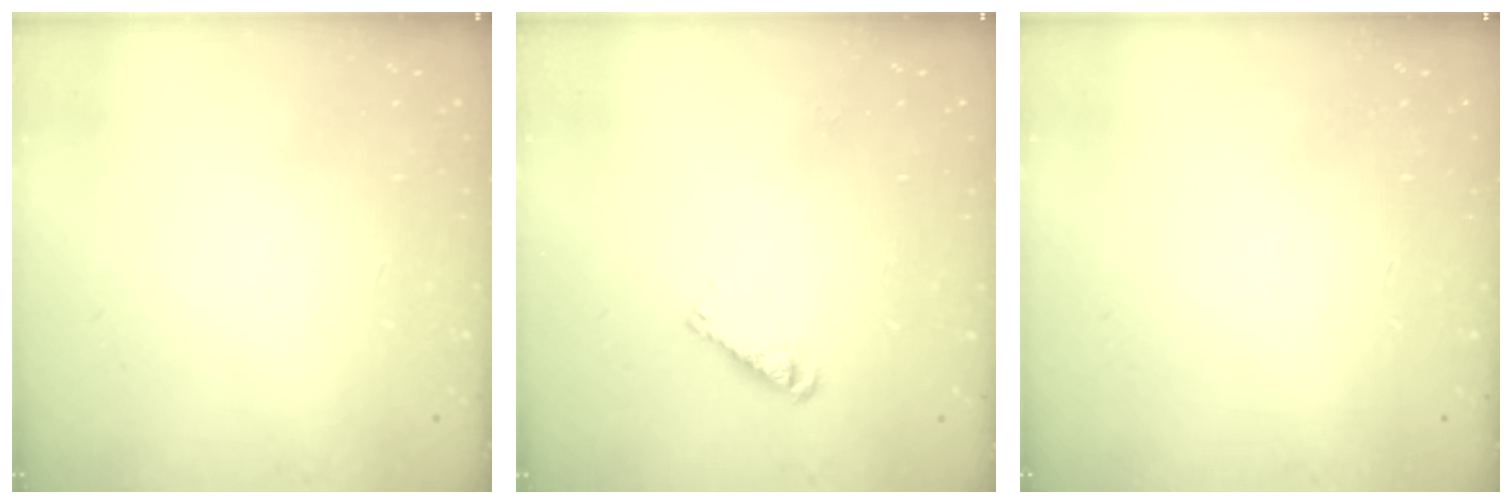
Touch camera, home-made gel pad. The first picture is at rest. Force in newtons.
{"total": 3.8, "press": 3.8, "slide": 0.4}
{"total": 0.0}